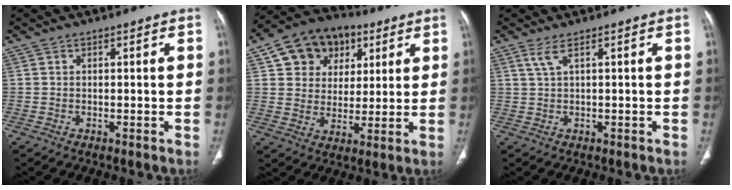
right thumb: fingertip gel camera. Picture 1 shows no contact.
{"total": 13.9, "force": [5.8, 11.0, 6.2], "torque": [-0.058, 0.000, 0.092]}
{"total": 1.9, "force": [1.0, 0.0, 1.7], "torque": [-0.045, 0.006, 0.027]}